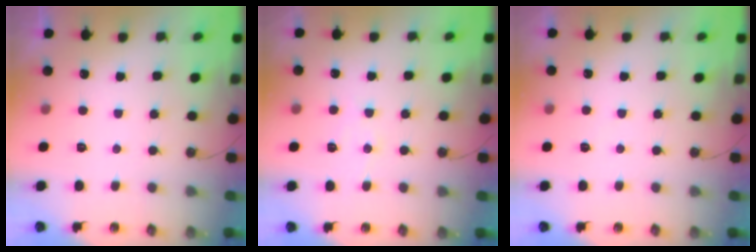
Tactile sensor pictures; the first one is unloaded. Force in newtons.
{"total": 7.0, "press": 7.0, "slide": 0.6}
{"total": 2.9, "press": 2.9, "slide": 0.4}